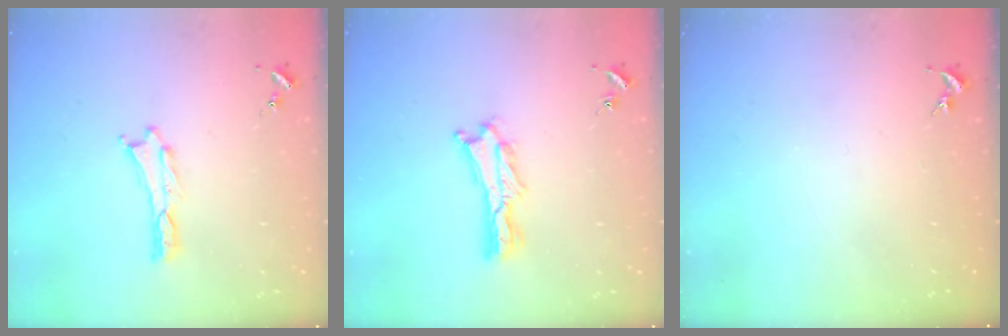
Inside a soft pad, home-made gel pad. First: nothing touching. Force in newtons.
{"total": 2.1, "press": 2.1, "slide": 0.3}
{"total": 0.0}